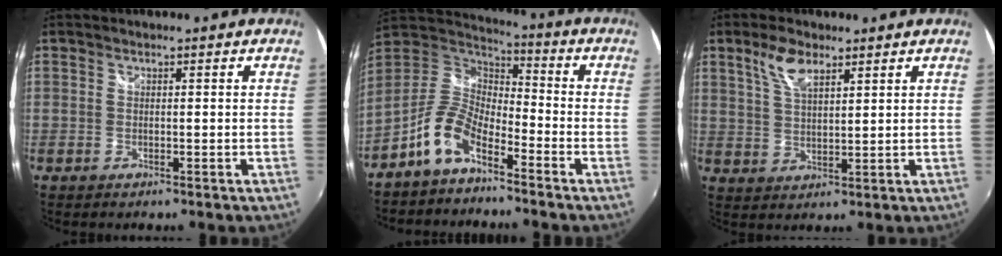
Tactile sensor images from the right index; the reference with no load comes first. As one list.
[{"total": 10.2, "force": [-6.5, 4.6, 6.5], "torque": [-0.142, 0.018, -0.134]}, {"total": 6.0, "force": [3.7, 2.5, 4.0], "torque": [-0.078, 0.008, 0.073]}]